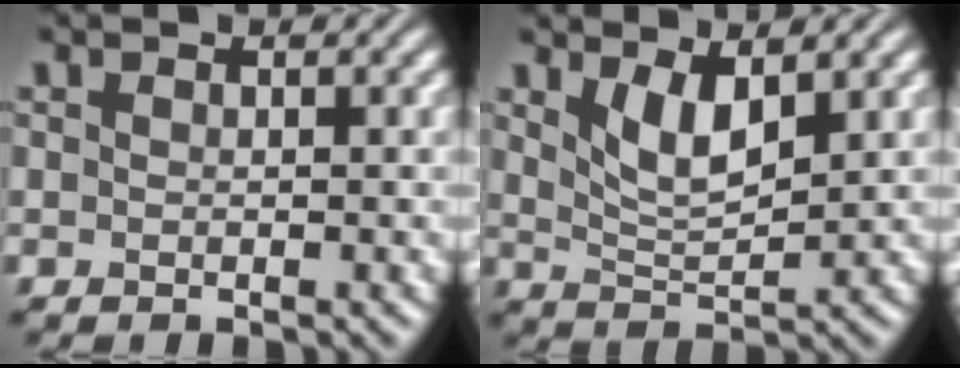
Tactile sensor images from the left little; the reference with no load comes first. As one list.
[{"total": 3.4, "force": [1.9, 1.1, 2.6], "torque": [-0.055, -0.010, 0.040]}]